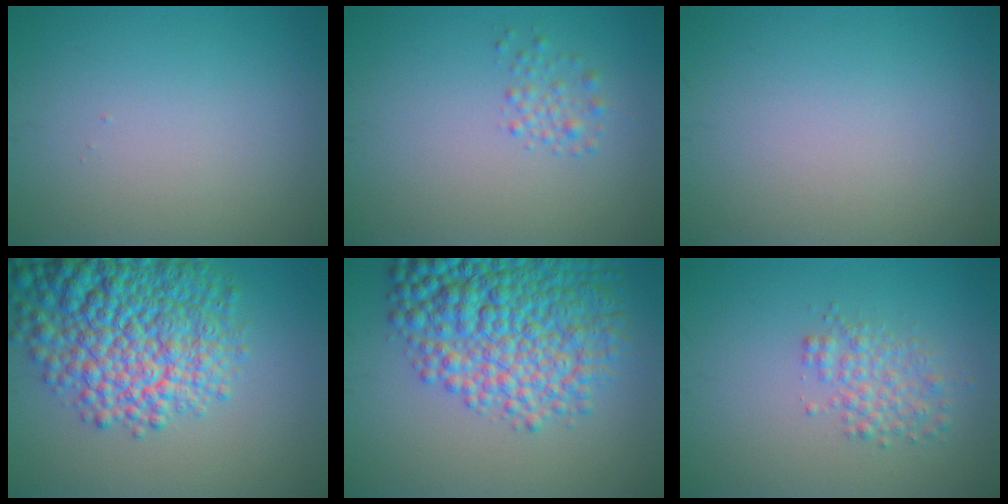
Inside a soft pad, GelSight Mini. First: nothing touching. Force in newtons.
{"total": 1.4, "press": 1.3, "slide": 0.1}
{"total": 0.0}
{"total": 11.4, "press": 11.4, "slide": 0.5}
{"total": 10.1, "press": 10.1, "slide": 0.3}
{"total": 2.6, "press": 2.6, "slide": 0.1}